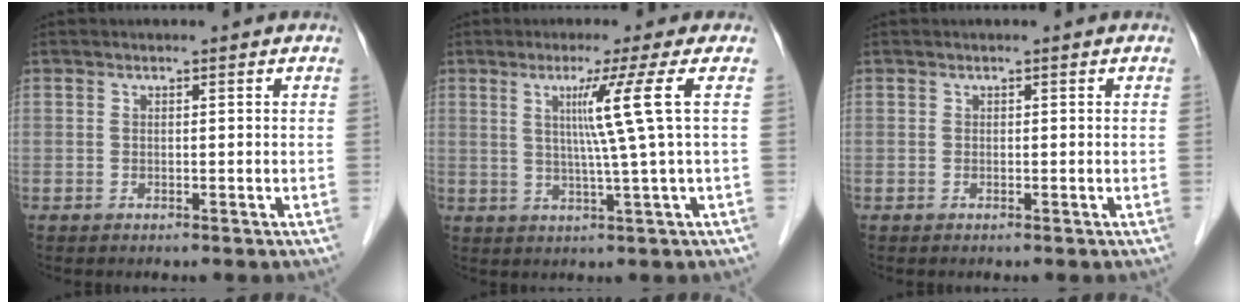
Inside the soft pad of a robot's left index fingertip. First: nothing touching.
{"total": 7.0, "force": [1.7, -2.7, 6.2], "torque": [-0.116, -0.007, 0.039]}
{"total": 0.0}